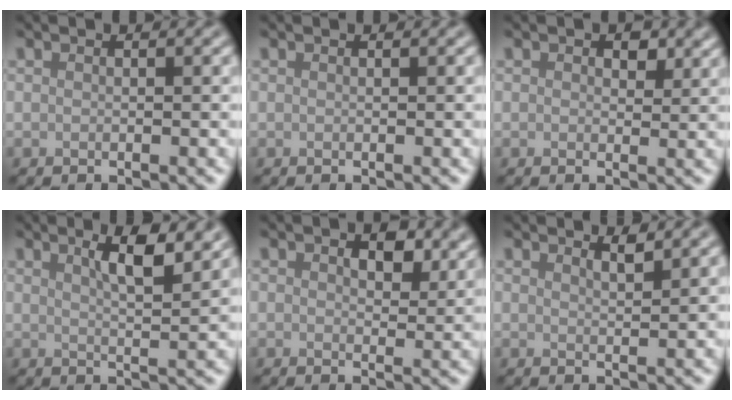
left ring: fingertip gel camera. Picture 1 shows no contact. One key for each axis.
{"total": 0.0}
{"total": 1.6, "fx": 0.7, "fy": 1.0, "fz": 1.0, "tx": -0.012, "ty": -0.004, "tz": 0.008}
{"total": 4.3, "fx": 2.3, "fy": 1.1, "fz": 3.5, "tx": -0.053, "ty": 0.002, "tz": 0.038}
{"total": 3.3, "fx": 1.5, "fy": 1.8, "fz": 2.3, "tx": -0.034, "ty": -0.003, "tz": 0.023}
{"total": 1.4, "fx": 1.2, "fy": 0.3, "fz": 0.7, "tx": -0.005, "ty": 0.001, "tz": 0.018}